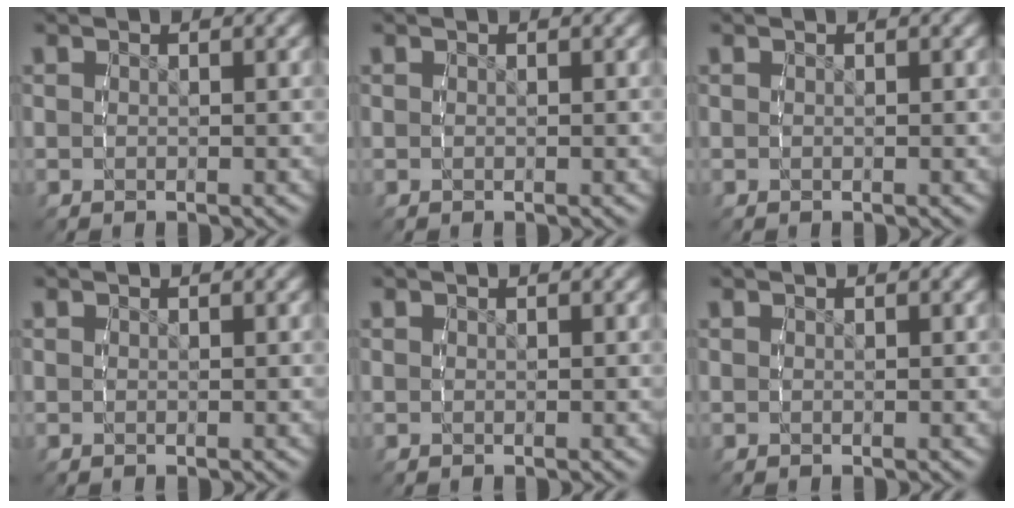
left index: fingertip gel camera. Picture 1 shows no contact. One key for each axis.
{"total": 0.0}
{"total": 0.0}
{"total": 0.0}
{"total": 0.0}
{"total": 0.0}